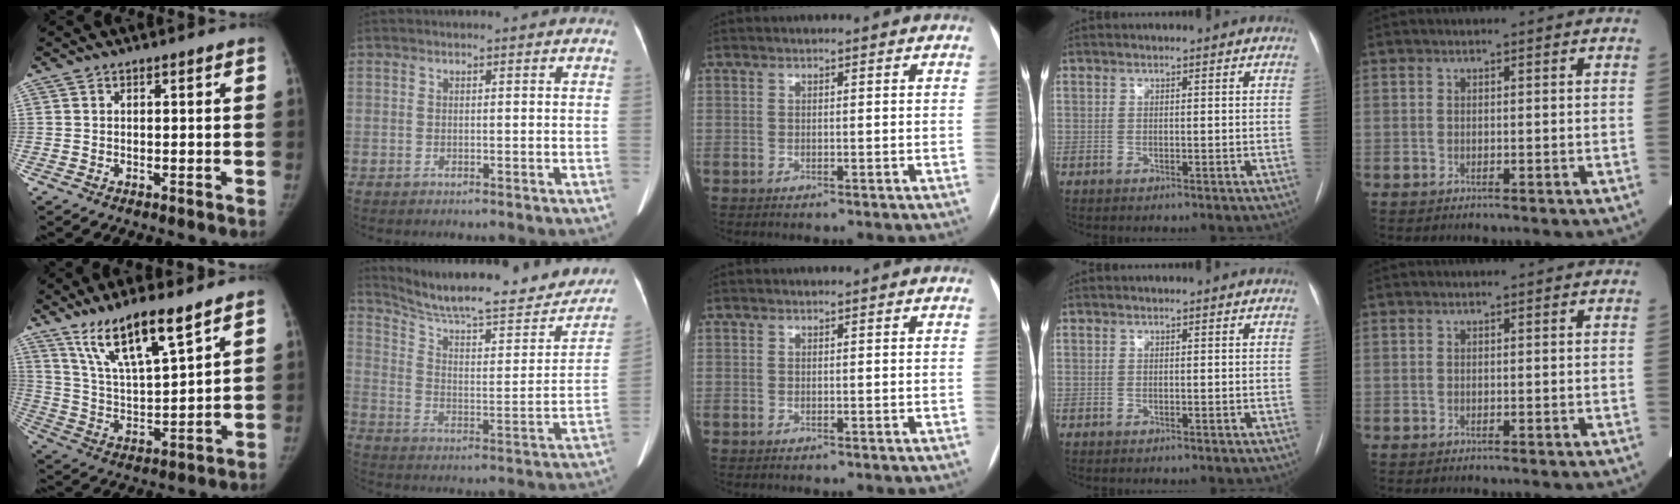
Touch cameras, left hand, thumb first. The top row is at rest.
{"thumb": {"total": 14.4, "force": [9.8, 3.1, 10.1], "torque": [-0.172, -0.051, 0.193]}, "index": {"total": 26.0, "force": [22.3, 4.7, 12.5], "torque": [-0.185, -0.028, 0.307]}}